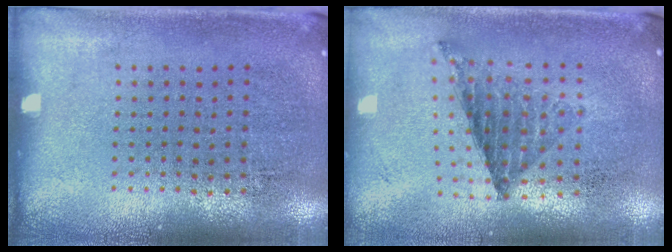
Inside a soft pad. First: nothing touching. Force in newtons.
{"total": 0.8, "press": 0.8, "slide": 0.0}